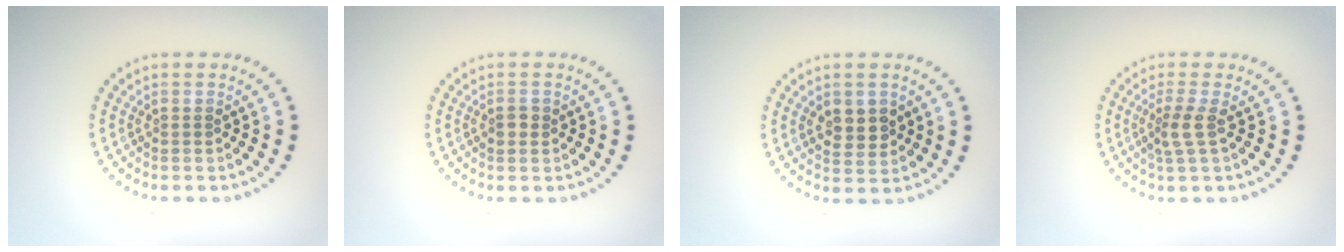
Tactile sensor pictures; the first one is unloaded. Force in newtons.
{"total": 1.1, "press": 1.1, "slide": 0.0}
{"total": 2.7, "press": 2.6, "slide": 0.7}
{"total": 2.0, "press": 1.6, "slide": 1.3}